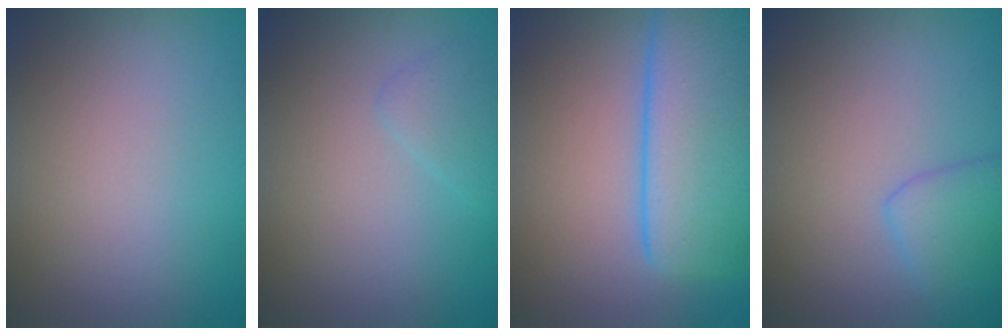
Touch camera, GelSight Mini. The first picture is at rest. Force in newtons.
{"total": 1.4, "press": 1.4, "slide": 0.1}
{"total": 10.3, "press": 10.3, "slide": 0.5}
{"total": 2.8, "press": 2.8, "slide": 0.2}